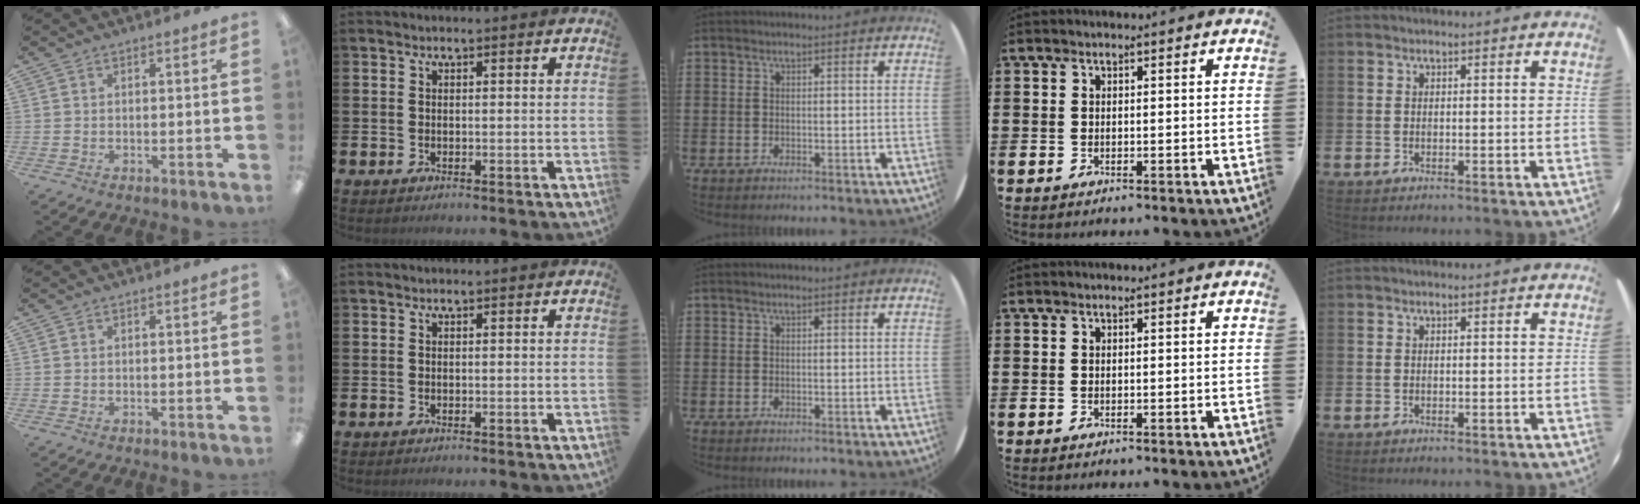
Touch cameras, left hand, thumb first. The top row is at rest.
{}